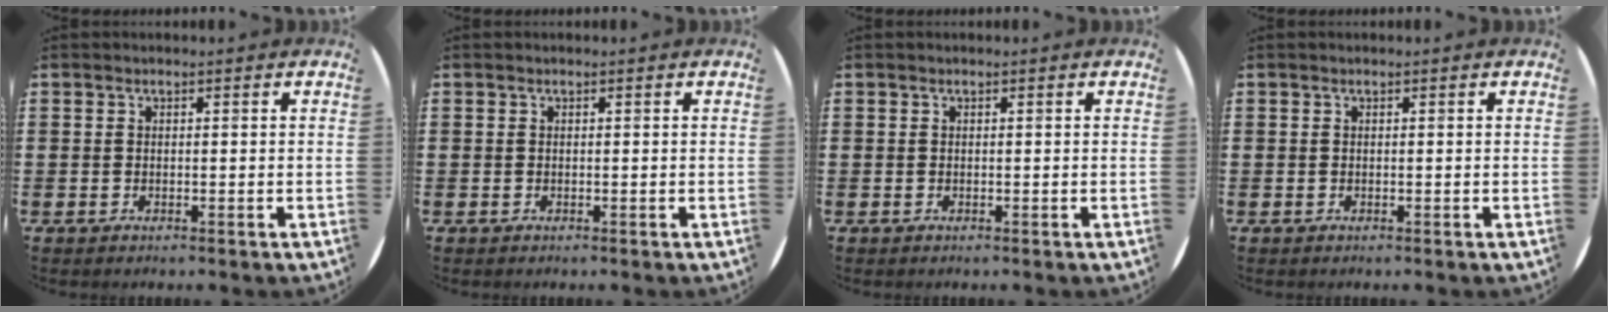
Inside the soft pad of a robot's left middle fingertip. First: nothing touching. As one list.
[{"total": 0.0}, {"total": 0.0}, {"total": 0.0}]